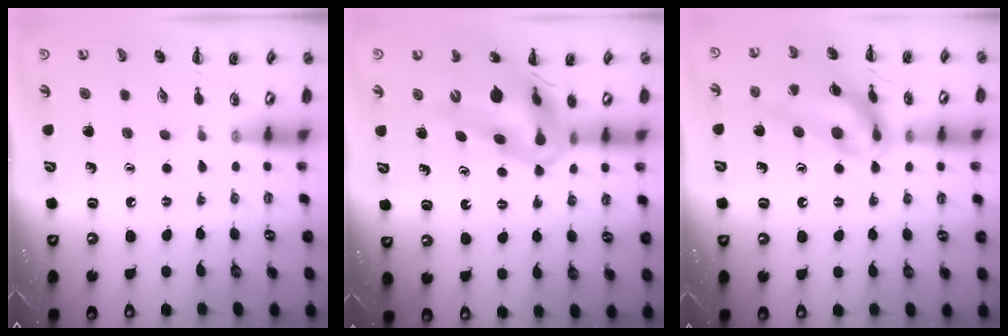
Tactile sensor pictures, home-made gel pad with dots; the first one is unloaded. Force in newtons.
{"total": 12.9, "press": 12.3, "slide": 4.0}
{"total": 16.0, "press": 15.8, "slide": 2.1}